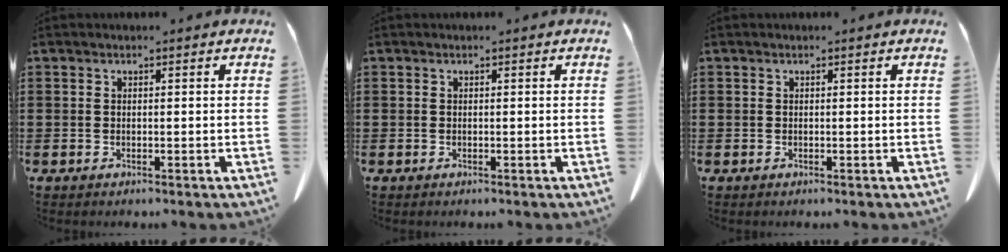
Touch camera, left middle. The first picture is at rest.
{"total": 0.0}
{"total": 0.0}